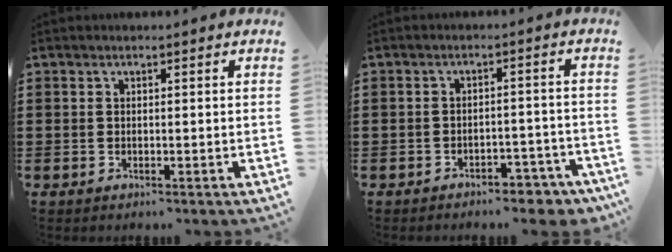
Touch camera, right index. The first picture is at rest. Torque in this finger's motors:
{"motor_torque": [0.26, 0.51, 0.34, 0.05]}